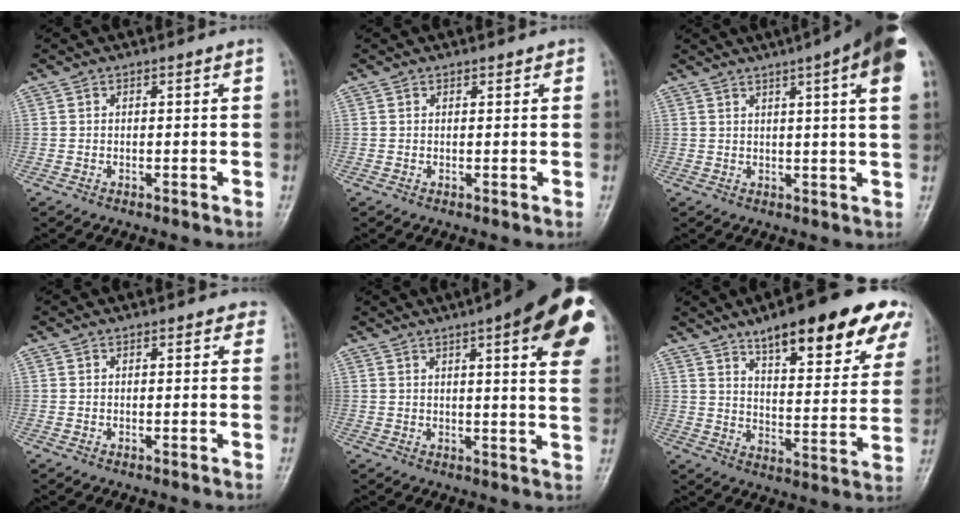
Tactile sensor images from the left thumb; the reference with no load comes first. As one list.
[{"total": 0.8, "force": [0.5, 0.5, 0.1], "torque": [0.011, -0.002, 0.004]}, {"total": 14.5, "force": [7.7, 1.9, 12.1], "torque": [-0.162, 0.001, 0.086]}, {"total": 1.7, "force": [1.1, 1.0, 0.8], "torque": [0.009, -0.001, 0.006]}, {"total": 21.0, "force": [9.5, 5.0, 18.1], "torque": [-0.205, -0.013, 0.110]}, {"total": 22.4, "force": [14.0, 7.0, 16.1], "torque": [-0.176, -0.044, 0.199]}]